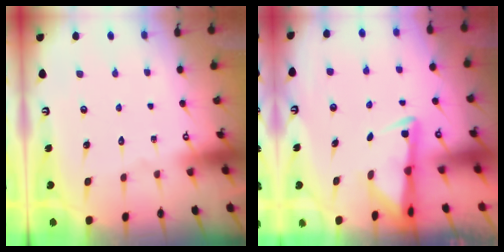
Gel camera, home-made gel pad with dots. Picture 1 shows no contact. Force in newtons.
{"total": 2.8, "press": 2.8, "slide": 0.6}